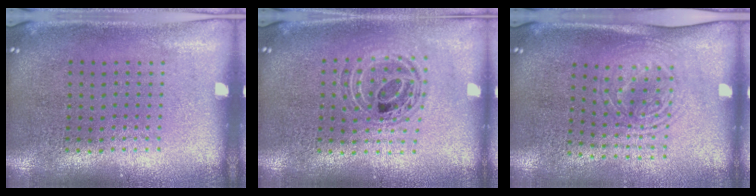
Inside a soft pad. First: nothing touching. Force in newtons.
{"total": 0.9, "press": 0.9, "slide": 0.2}
{"total": 1.7, "press": 1.4, "slide": 1.1}